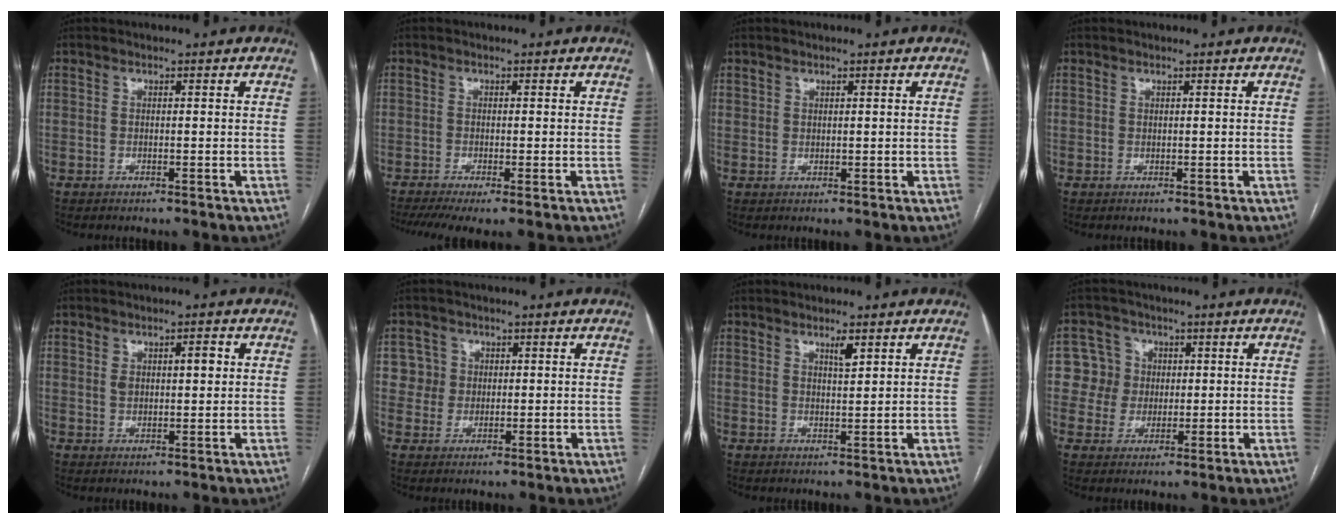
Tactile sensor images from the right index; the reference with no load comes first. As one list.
[{"total": 6.3, "force": [-4.1, 1.2, 4.7], "torque": [-0.079, -0.013, -0.073]}, {"total": 0.9, "force": [0.6, 0.7, 0.2], "torque": [0.006, -0.001, 0.010]}, {"total": 0.0}, {"total": 3.9, "force": [1.0, 2.0, 3.2], "torque": [-0.055, 0.014, 0.021]}, {"total": 4.1, "force": [0.8, 4.0, -0.1], "torque": [0.022, 0.008, 0.014]}, {"total": 2.2, "force": [1.4, 0.4, 1.6], "torque": [-0.029, -0.004, 0.025]}, {"total": 6.1, "force": [0.7, 6.0, 0.6], "torque": [0.000, 0.020, 0.015]}]